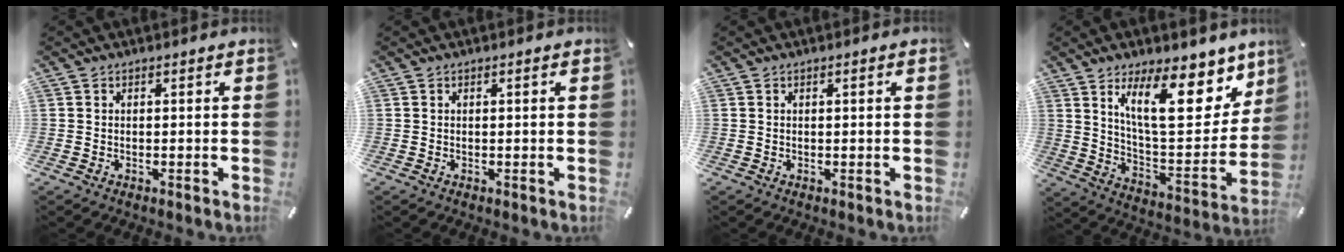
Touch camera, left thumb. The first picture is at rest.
{"total": 0.5, "force": [0.1, 0.0, 0.5], "torque": [-0.008, 0.000, 0.001]}
{"total": 0.9, "force": [0.2, 0.0, 0.9], "torque": [-0.016, -0.001, 0.003]}
{"total": 20.7, "force": [11.6, 8.4, 14.9], "torque": [-0.221, -0.071, 0.191]}